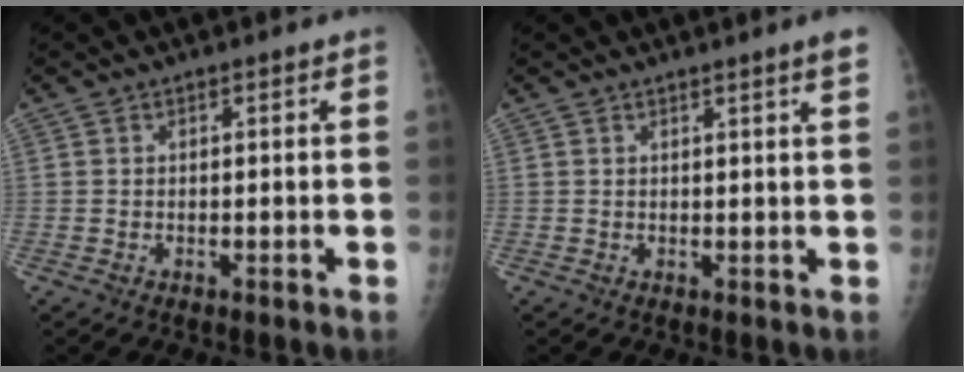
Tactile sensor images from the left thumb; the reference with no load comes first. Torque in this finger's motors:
{"motor_torque": [0.28, 0.06, 0.05, -0.11, 0.01]}